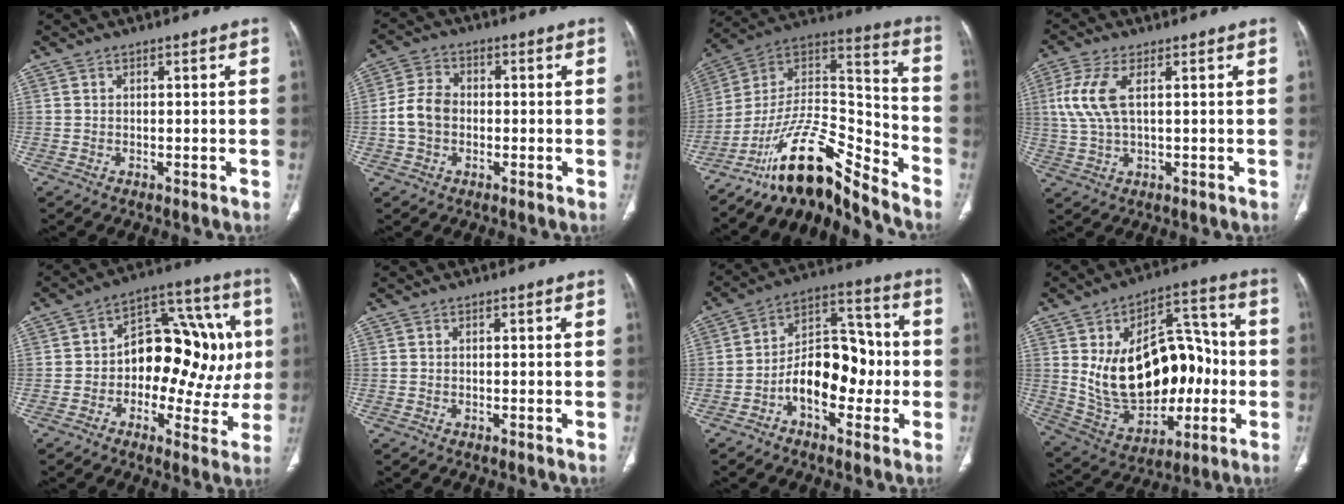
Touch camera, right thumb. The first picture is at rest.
{"total": 6.6, "force": [-0.9, 5.0, 4.1], "torque": [-0.077, 0.020, -0.023]}
{"total": 17.0, "force": [-14.5, 3.7, 7.9], "torque": [-0.113, 0.131, -0.260]}
{"total": 7.9, "force": [1.9, 3.2, 6.9], "torque": [-0.181, 0.003, 0.043]}
{"total": 19.2, "force": [0.5, 11.5, 15.3], "torque": [-0.151, 0.040, 0.007]}
{"total": 0.0}
{"total": 13.5, "force": [-3.3, 8.3, 10.1], "torque": [-0.127, 0.049, -0.061]}
{"total": 24.7, "force": [-0.7, 15.5, 19.2], "torque": [-0.273, 0.028, 0.017]}